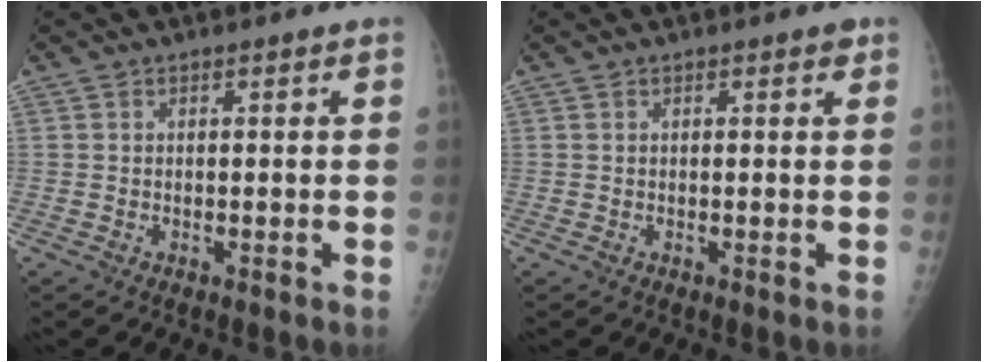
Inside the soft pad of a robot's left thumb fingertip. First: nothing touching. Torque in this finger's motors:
{"motor_torque": [0.24, 0.13, 0.29, 0.13, 0.08]}